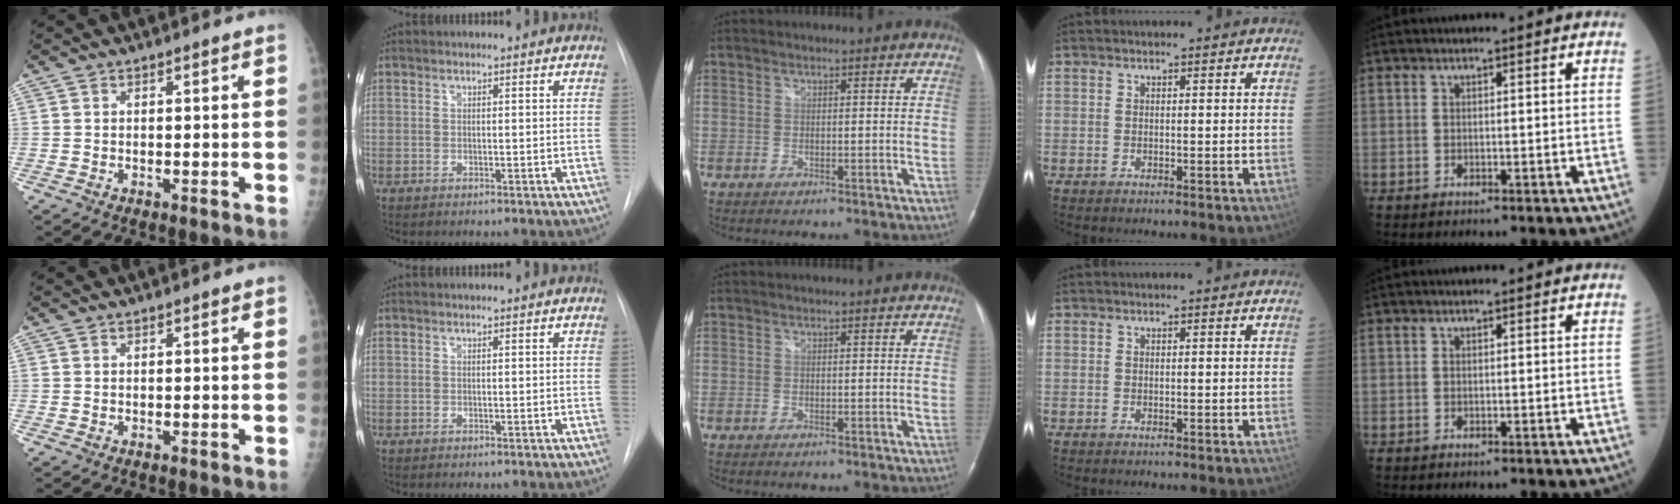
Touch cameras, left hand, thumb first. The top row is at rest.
{}